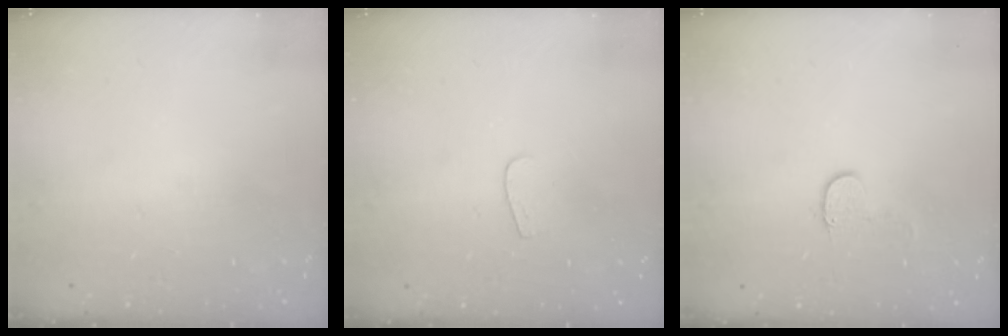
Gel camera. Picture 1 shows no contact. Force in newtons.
{"total": 3.9, "press": 3.9, "slide": 0.4}
{"total": 4.6, "press": 4.6, "slide": 0.5}